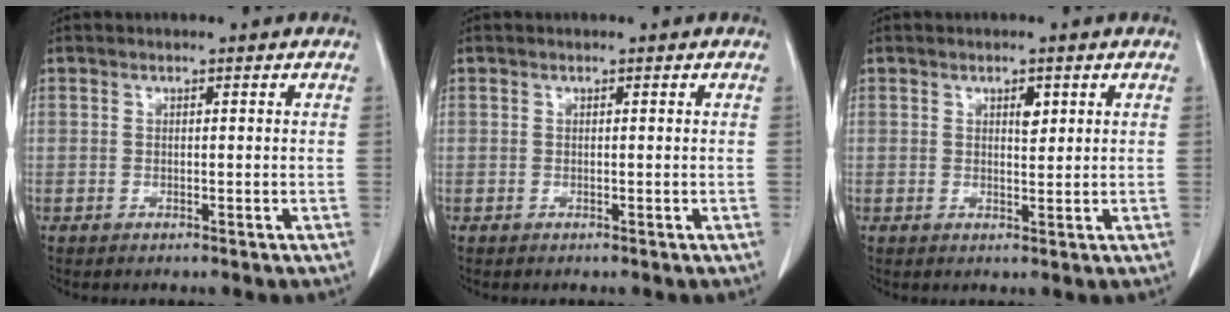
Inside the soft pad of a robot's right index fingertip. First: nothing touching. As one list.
[{"total": 0.0}, {"total": 1.9, "force": [0.9, 0.8, 1.4], "torque": [-0.021, -0.003, 0.014]}]